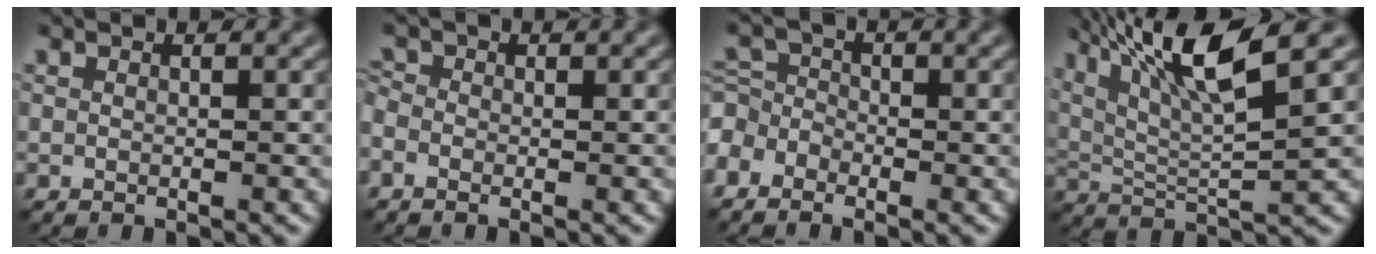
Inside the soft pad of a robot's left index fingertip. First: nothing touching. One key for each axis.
{"total": 0.9, "fx": -0.5, "fy": 0.7, "fz": 0.4, "tx": -0.010, "ty": 0.003, "tz": -0.013}
{"total": 3.0, "fx": -1.7, "fy": 2.2, "fz": 1.1, "tx": -0.016, "ty": 0.011, "tz": -0.035}
{"total": 10.4, "fx": 5.8, "fy": 2.4, "fz": 8.3, "tx": -0.149, "ty": 0.011, "tz": 0.104}